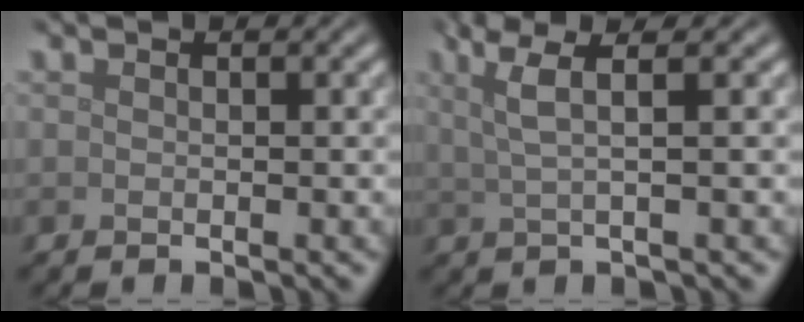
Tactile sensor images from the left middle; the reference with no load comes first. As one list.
[{"total": 3.3, "force": [1.2, 0.6, 3.0], "torque": [-0.052, 0.006, 0.020]}]